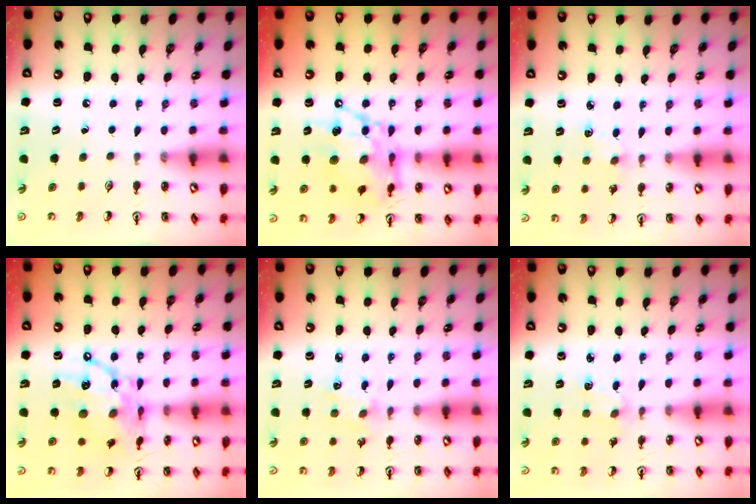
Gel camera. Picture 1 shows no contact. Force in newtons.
{"total": 15.5, "press": 15.5, "slide": 1.2}
{"total": 3.7, "press": 3.6, "slide": 0.5}
{"total": 17.9, "press": 17.8, "slide": 1.8}
{"total": 3.4, "press": 3.2, "slide": 1.2}
{"total": 1.9, "press": 1.9, "slide": 0.3}